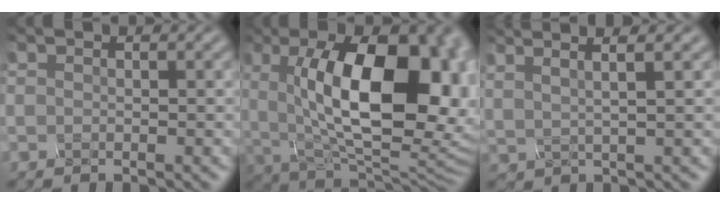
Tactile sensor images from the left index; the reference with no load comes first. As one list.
[{"total": 17.1, "force": [2.7, 8.3, 14.7], "torque": [-0.188, 0.002, 0.037]}, {"total": 4.4, "force": [2.9, 1.2, 3.0], "torque": [-0.030, 0.027, 0.016]}]